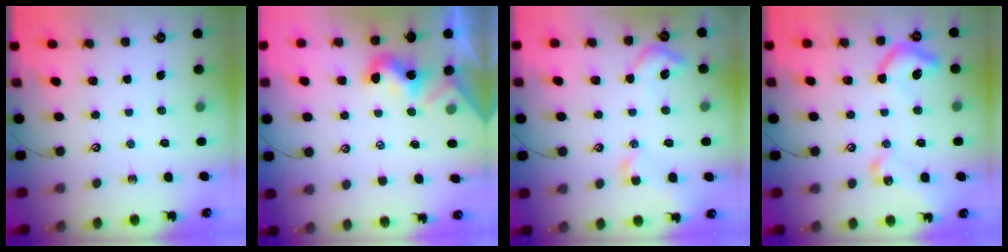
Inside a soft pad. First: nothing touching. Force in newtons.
{"total": 1.9, "press": 1.9, "slide": 0.4}
{"total": 5.8, "press": 5.7, "slide": 1.1}
{"total": 11.3, "press": 11.2, "slide": 1.0}